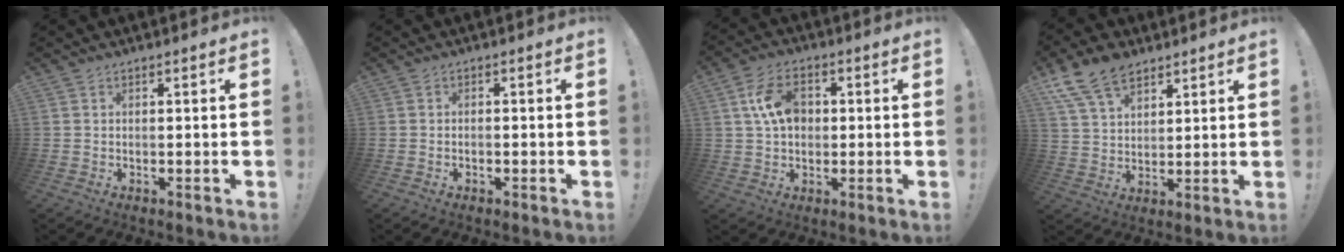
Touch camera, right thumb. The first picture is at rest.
{"total": 0.7, "force": [-0.5, 0.5, 0.3], "torque": [-0.007, 0.003, -0.008]}
{"total": 11.1, "force": [2.4, 7.8, 7.5], "torque": [-0.135, 0.013, 0.050]}
{"total": 12.4, "force": [8.3, 7.1, 5.8], "torque": [-0.106, -0.039, 0.162]}